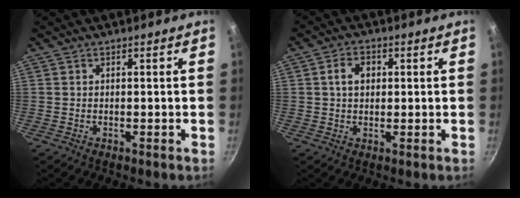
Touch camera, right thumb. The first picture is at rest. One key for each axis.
{"total": 4.5, "fx": 0.8, "fy": 3.4, "fz": 2.9, "tx": -0.032, "ty": 0.008, "tz": 0.009}